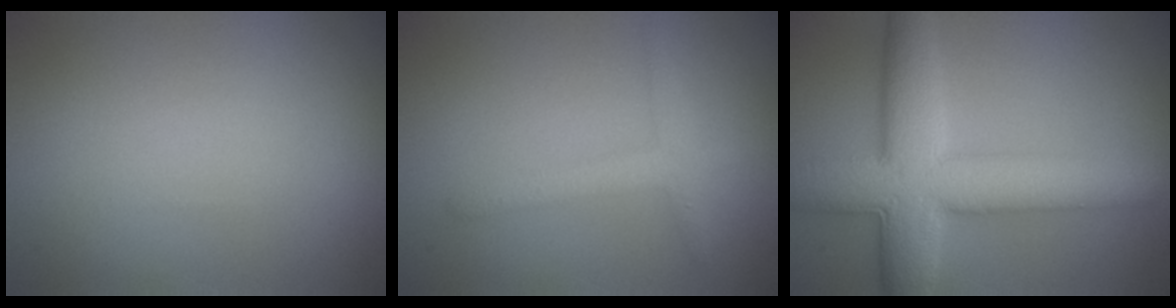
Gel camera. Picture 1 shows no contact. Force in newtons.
{"total": 2.3, "press": 2.3, "slide": 0.1}
{"total": 8.8, "press": 8.8, "slide": 0.2}